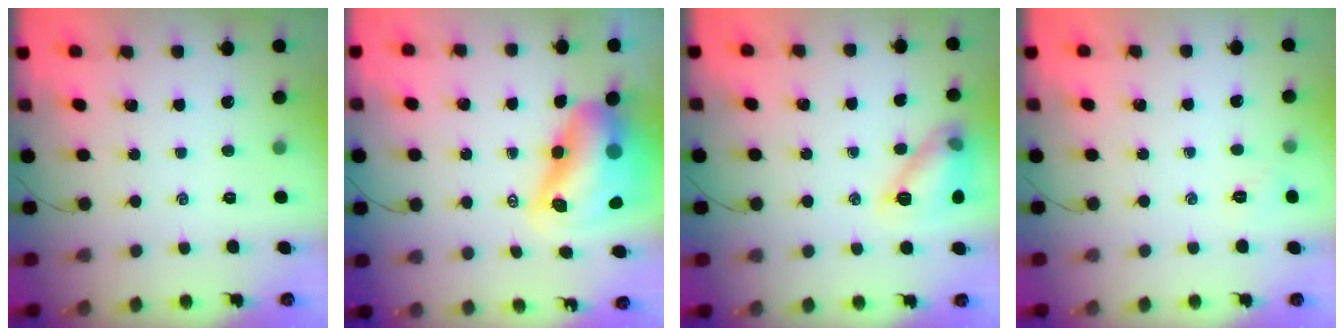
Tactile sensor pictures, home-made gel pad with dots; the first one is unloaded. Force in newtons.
{"total": 15.7, "press": 15.0, "slide": 4.4}
{"total": 12.4, "press": 12.4, "slide": 0.1}
{"total": 4.5, "press": 4.4, "slide": 1.2}